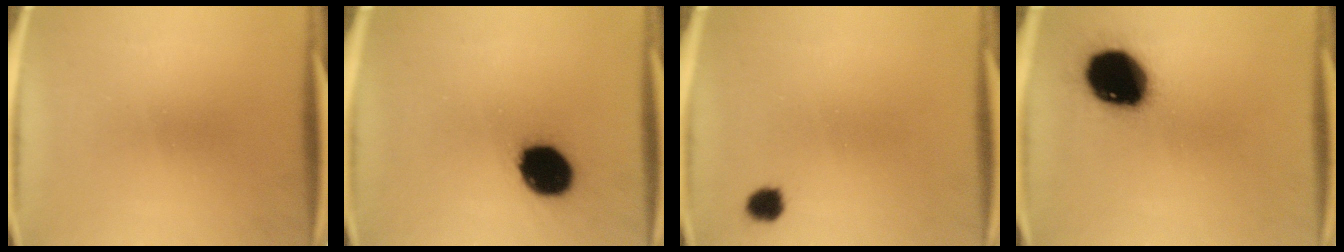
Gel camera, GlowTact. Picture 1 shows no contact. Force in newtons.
{"total": 14.4}
{"total": 2.8}
{"total": 19.7}